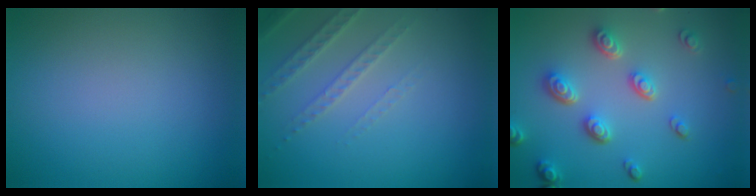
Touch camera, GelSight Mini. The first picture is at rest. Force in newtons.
{"total": 2.5, "press": 2.4, "slide": 0.7}
{"total": 4.5, "press": 3.6, "slide": 2.8}